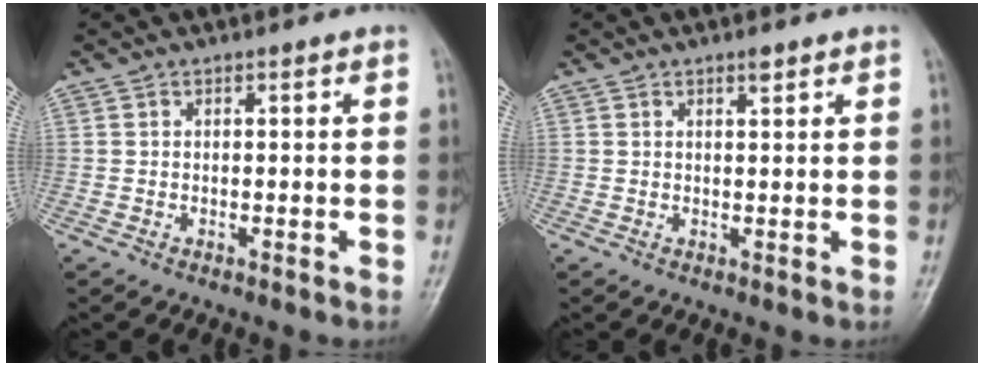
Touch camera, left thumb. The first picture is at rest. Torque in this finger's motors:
{"motor_torque": [0.75, -0.15, 0.84, -0.30, 0.01]}